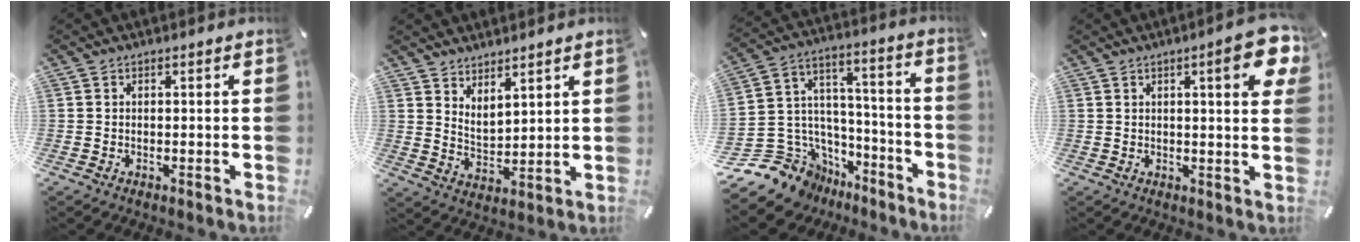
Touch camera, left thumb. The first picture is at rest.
{"total": 4.9, "force": [4.7, 1.3, -0.2], "torque": [-0.003, -0.035, 0.089]}
{"total": 12.7, "force": [-6.3, 10.9, 2.2], "torque": [-0.058, 0.011, -0.092]}
{"total": 10.1, "force": [4.2, 2.2, 8.9], "torque": [-0.113, -0.022, 0.061]}